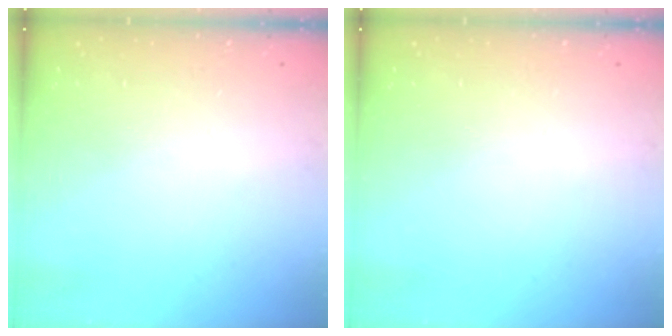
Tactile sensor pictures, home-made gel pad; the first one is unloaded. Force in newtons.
{"total": 0.0}